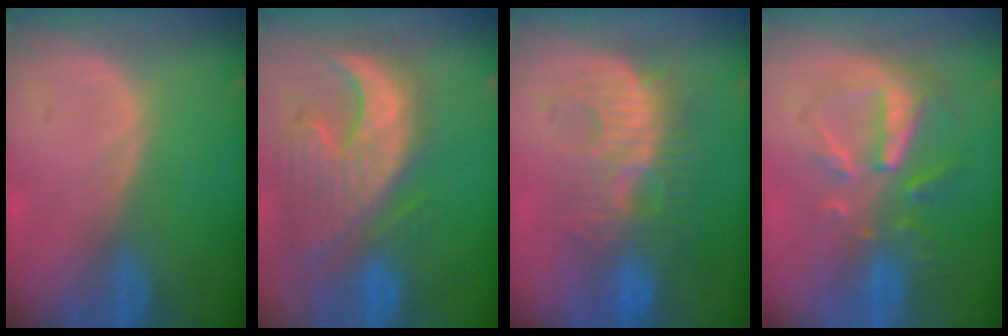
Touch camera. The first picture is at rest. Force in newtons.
{"total": 12.8, "press": 11.2, "slide": 6.2}
{"total": 8.9, "press": 8.8, "slide": 1.7}
{"total": 8.2, "press": 7.4, "slide": 3.5}